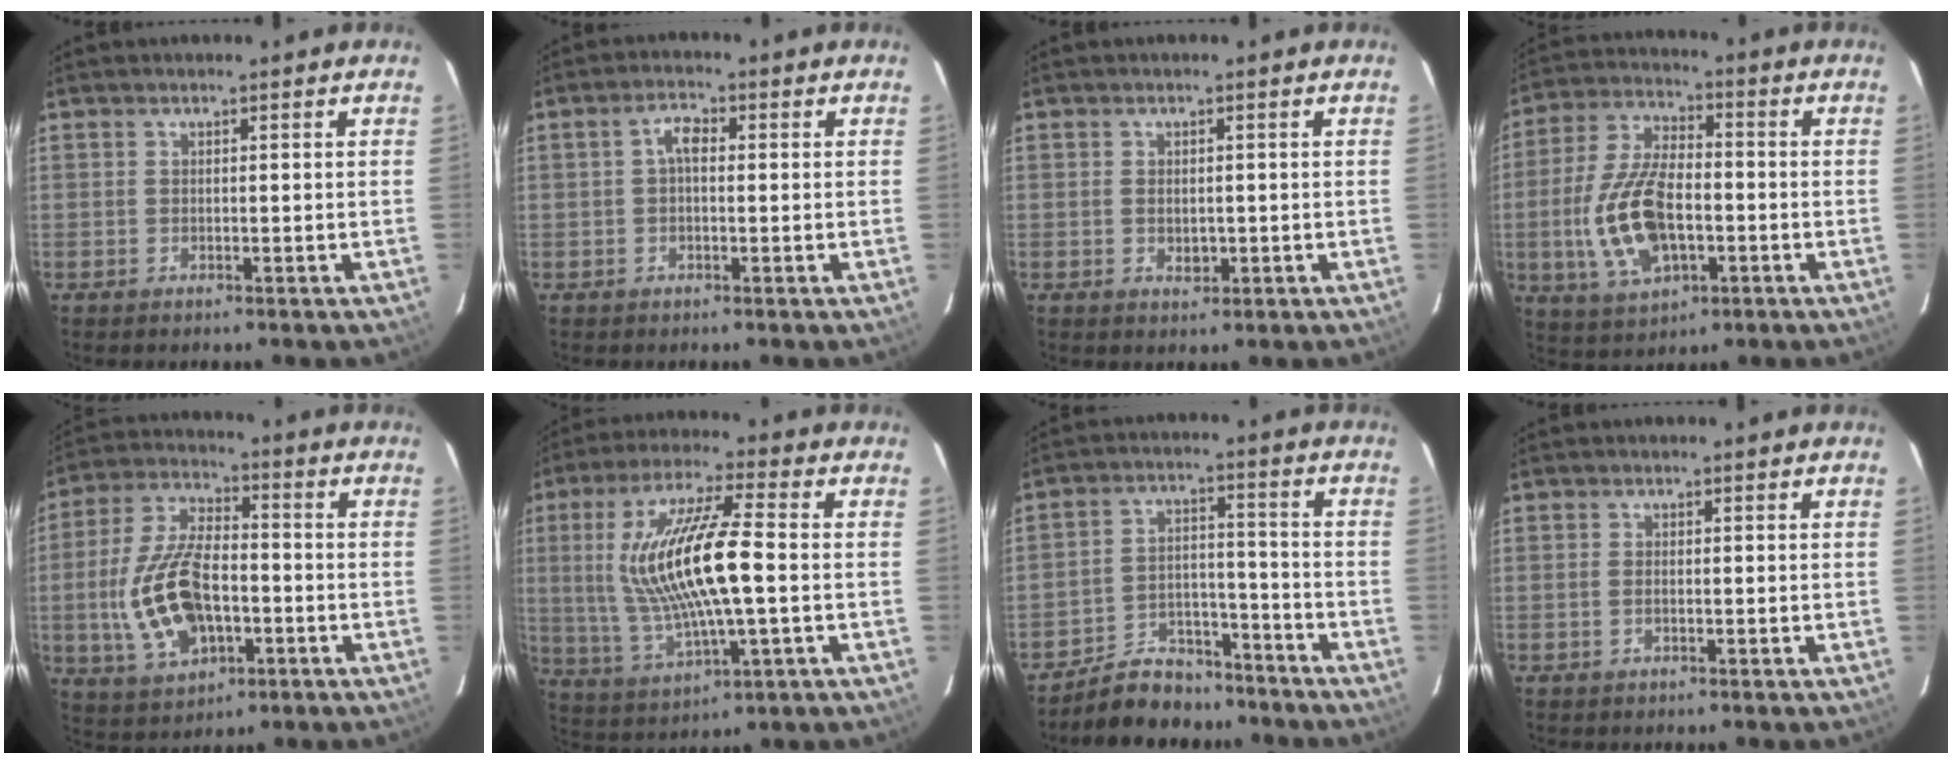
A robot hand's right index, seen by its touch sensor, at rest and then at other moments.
{"total": 2.9, "force": [0.2, 1.5, 2.5], "torque": [-0.049, 0.012, 0.004]}
{"total": 2.1, "force": [-0.2, 1.6, 1.3], "torque": [-0.020, -0.002, -0.001]}
{"total": 15.5, "force": [-3.1, 7.9, 13.0], "torque": [-0.276, 0.000, -0.050]}
{"total": 16.3, "force": [-3.2, 8.8, 13.3], "torque": [-0.285, 0.004, -0.046]}
{"total": 17.2, "force": [0.5, 3.9, 16.7], "torque": [-0.321, -0.001, 0.022]}
{"total": 11.5, "force": [-10.1, 5.0, 2.4], "torque": [-0.066, 0.027, -0.151]}
{"total": 0.7, "force": [-0.2, 0.4, 0.6], "torque": [-0.014, 0.000, -0.005]}